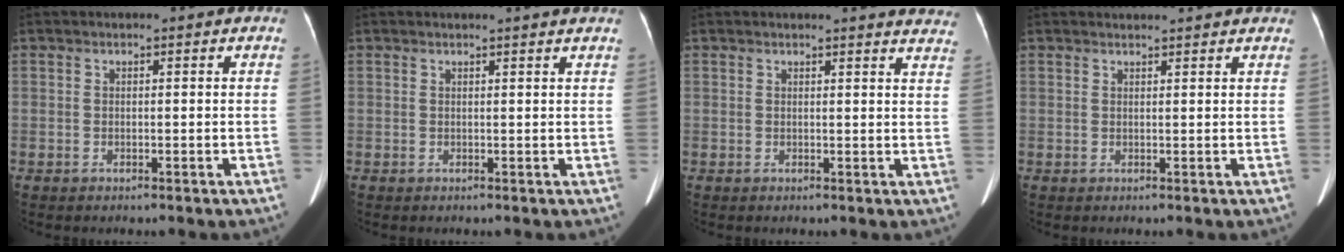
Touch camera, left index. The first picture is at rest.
{"total": 2.4, "force": [2.2, -0.5, 0.8], "torque": [-0.016, 0.003, 0.020]}
{"total": 8.5, "force": [8.3, 0.6, 1.4], "torque": [0.007, -0.046, 0.054]}
{"total": 4.1, "force": [4.0, 0.5, 0.8], "torque": [-0.014, 0.024, 0.045]}